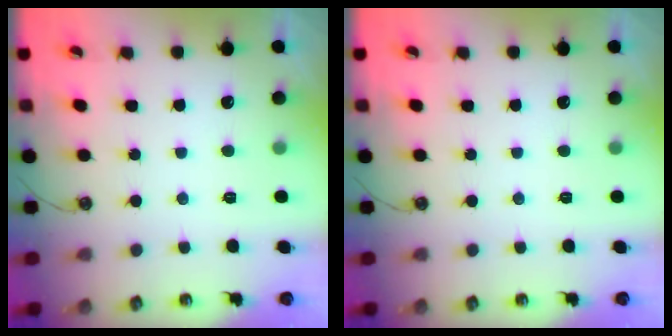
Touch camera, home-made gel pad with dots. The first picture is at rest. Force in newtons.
{"total": 0.0}